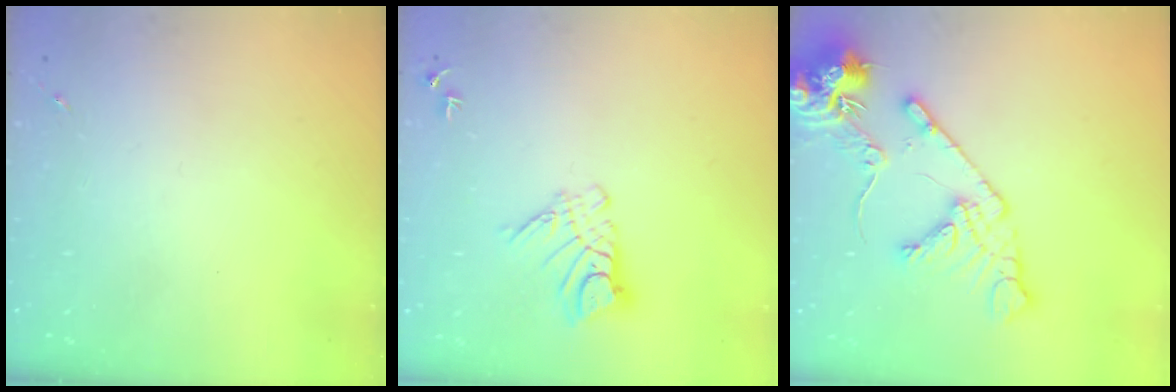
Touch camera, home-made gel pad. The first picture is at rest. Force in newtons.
{"total": 9.5, "press": 9.5, "slide": 0.9}
{"total": 15.4, "press": 15.2, "slide": 2.2}